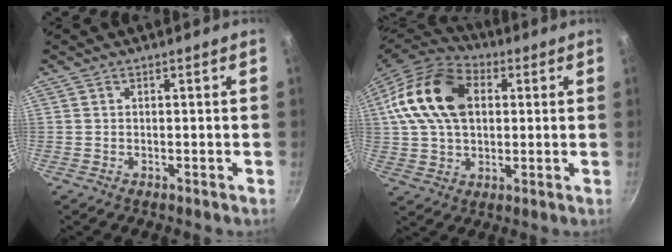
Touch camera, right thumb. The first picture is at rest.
{"total": 18.4, "force": [3.9, 12.5, 13.0], "torque": [-0.227, 0.017, 0.056]}